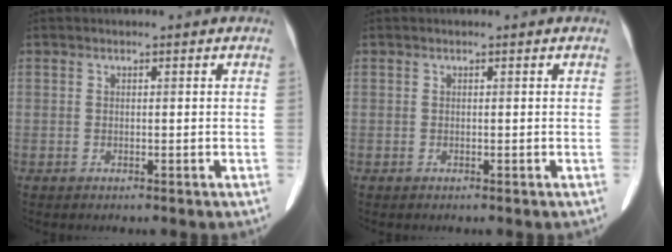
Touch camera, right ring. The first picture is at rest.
{"total": 0.0}